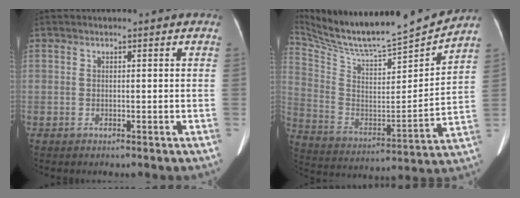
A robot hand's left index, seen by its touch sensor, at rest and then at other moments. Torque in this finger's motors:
{"motor_torque": [-0.08, -0.63, 0.00, 0.00]}